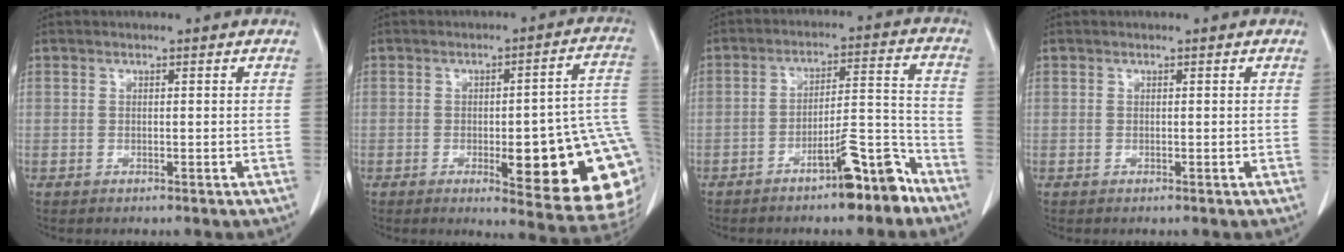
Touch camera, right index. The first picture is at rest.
{"total": 20.1, "force": [-3.8, 4.1, 19.3], "torque": [-0.148, 0.013, -0.032]}
{"total": 9.1, "force": [-6.4, 1.7, 6.2], "torque": [-0.092, 0.023, -0.099]}
{"total": 0.0}